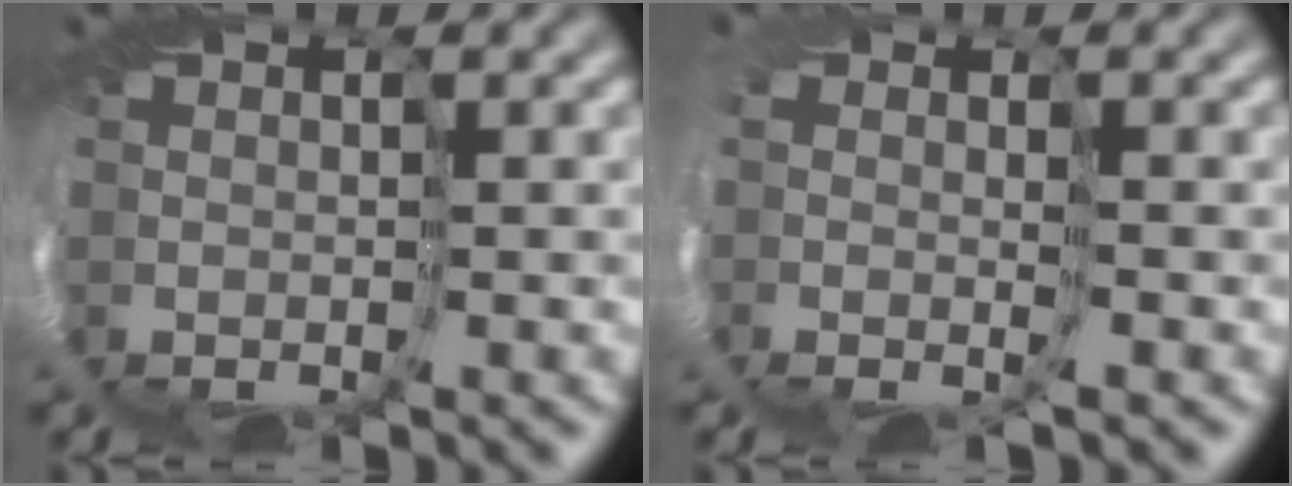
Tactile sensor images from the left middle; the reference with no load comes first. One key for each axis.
{"total": 2.1, "fx": -0.2, "fy": 1.2, "fz": 1.7, "tx": -0.040, "ty": -0.010, "tz": -0.001}